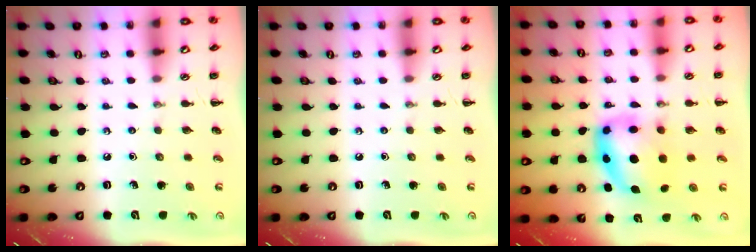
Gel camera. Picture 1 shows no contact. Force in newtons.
{"total": 0.0}
{"total": 8.1, "press": 7.9, "slide": 1.9}